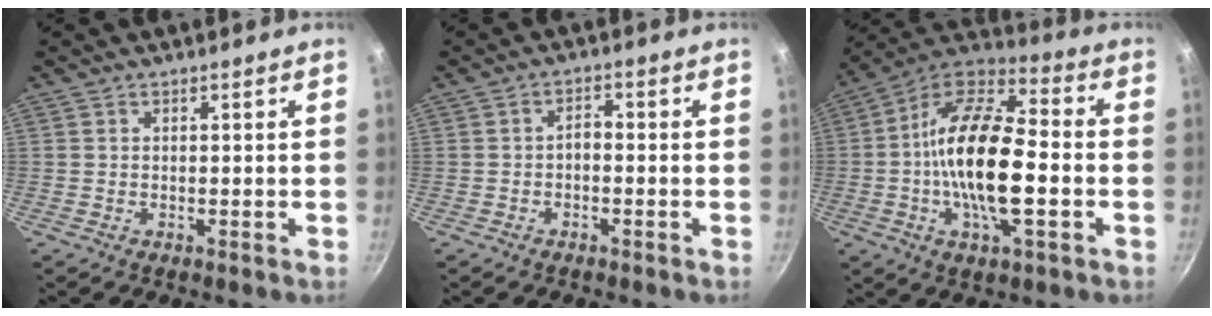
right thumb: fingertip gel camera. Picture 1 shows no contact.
{"total": 2.0, "force": [-1.0, 1.0, 1.4], "torque": [-0.021, 0.017, -0.018]}
{"total": 20.3, "force": [-2.8, 8.3, 18.3], "torque": [-0.327, 0.031, -0.071]}